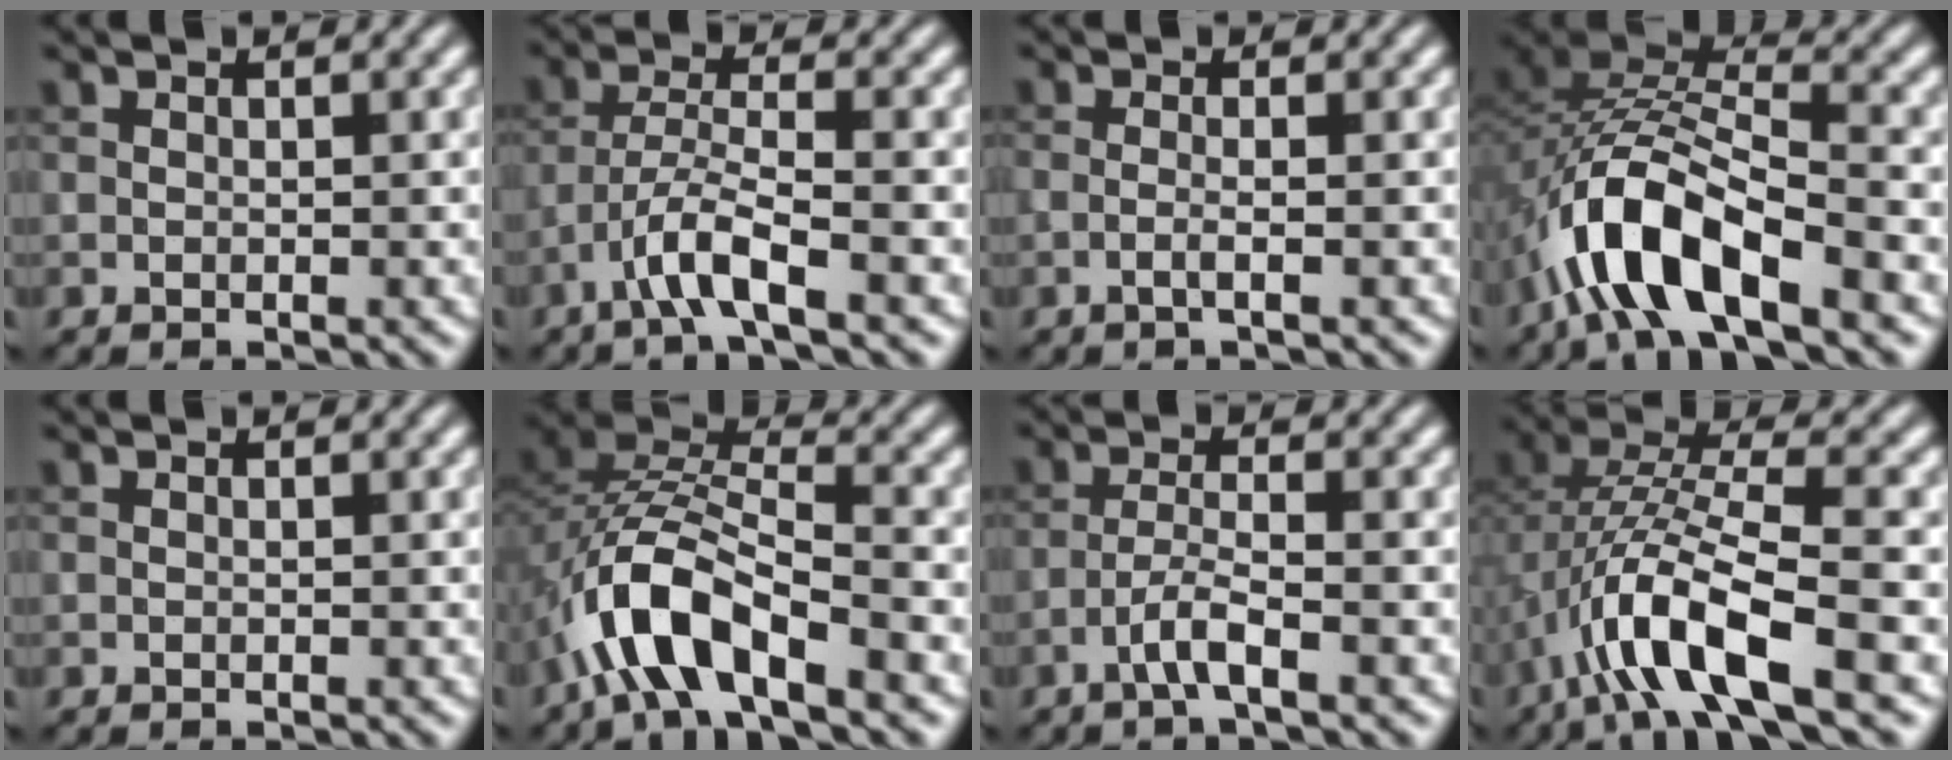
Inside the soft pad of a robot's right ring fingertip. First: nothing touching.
{"total": 4.2, "force": [-2.5, 0.6, 3.4], "torque": [-0.064, 0.010, -0.057]}
{"total": 1.3, "force": [-0.3, 0.4, 1.2], "torque": [-0.018, -0.003, -0.011]}
{"total": 9.5, "force": [-4.9, 3.8, 7.1], "torque": [-0.137, 0.011, -0.099]}
{"total": 0.0}
{"total": 8.3, "force": [-4.4, 3.4, 6.1], "torque": [-0.118, 0.011, -0.089]}
{"total": 2.6, "force": [-1.5, 0.2, 2.1], "torque": [-0.043, 0.010, -0.036]}
{"total": 8.8, "force": [-3.4, 3.0, 7.6], "torque": [-0.151, 0.012, -0.069]}